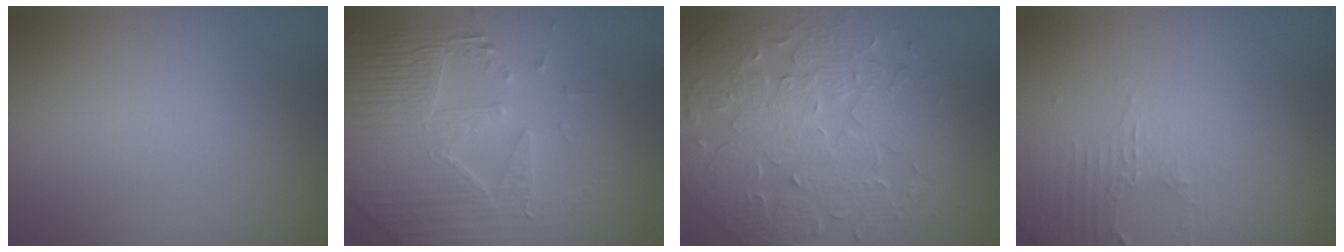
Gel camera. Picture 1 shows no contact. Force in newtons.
{"total": 8.4, "press": 5.8, "slide": 6.0}
{"total": 9.8, "press": 7.0, "slide": 6.8}
{"total": 2.2, "press": 2.1, "slide": 0.6}